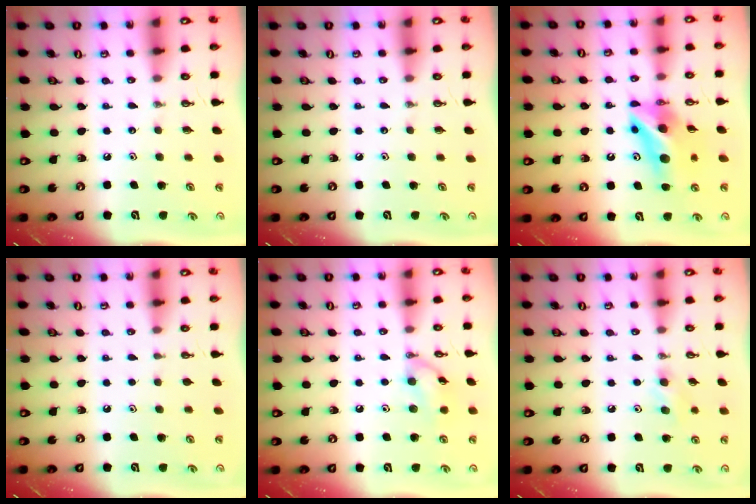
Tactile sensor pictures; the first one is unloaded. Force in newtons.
{"total": 0.0}
{"total": 10.9, "press": 10.8, "slide": 1.2}
{"total": 1.2, "press": 0.5, "slide": 1.0}
{"total": 9.5, "press": 9.5, "slide": 0.5}
{"total": 8.4, "press": 7.2, "slide": 4.3}